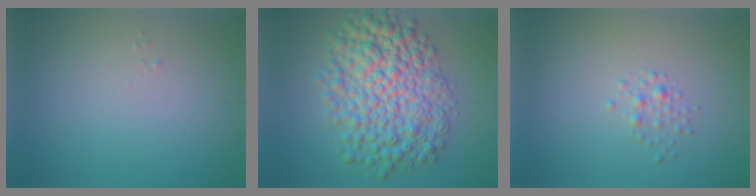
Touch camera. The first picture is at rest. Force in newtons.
{"total": 9.3, "press": 9.3, "slide": 0.1}
{"total": 1.2, "press": 1.2, "slide": 0.0}